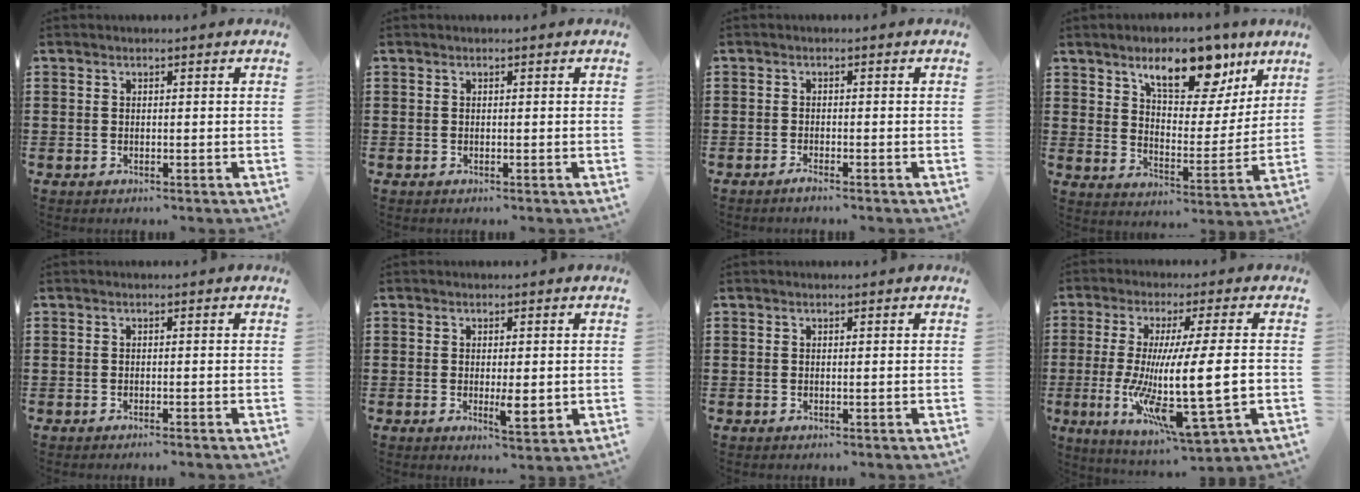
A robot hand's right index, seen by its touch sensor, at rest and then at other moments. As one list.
[{"total": 0.0}, {"total": 1.1, "force": [-1.0, 0.0, 0.5], "torque": [-0.010, -0.003, -0.019]}, {"total": 12.5, "force": [8.1, 5.3, 7.9], "torque": [-0.123, -0.025, 0.137]}, {"total": 0.6, "force": [-0.5, -0.1, 0.2], "torque": [-0.005, -0.002, -0.011]}, {"total": 3.9, "force": [-0.5, 1.3, 3.7], "torque": [-0.071, -0.001, -0.011]}, {"total": 0.0}, {"total": 16.9, "force": [-1.5, 3.1, 16.5], "torque": [-0.313, -0.018, -0.023]}]